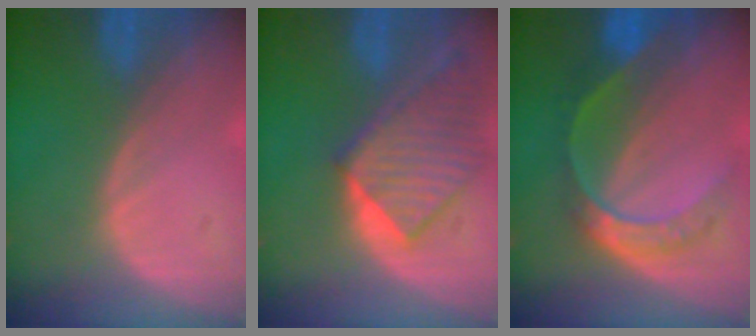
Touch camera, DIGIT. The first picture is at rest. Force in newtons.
{"total": 9.1, "press": 8.1, "slide": 4.3}
{"total": 7.7, "press": 6.4, "slide": 4.4}